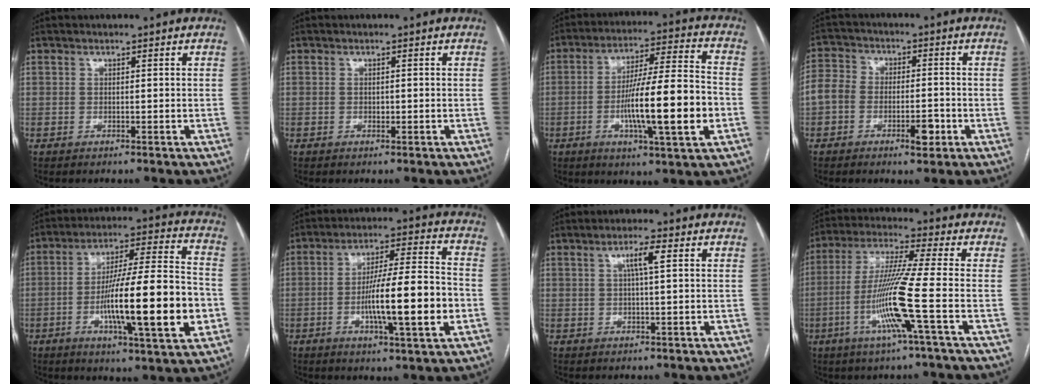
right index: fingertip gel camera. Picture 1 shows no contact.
{"total": 0.7, "force": [-0.1, 0.5, 0.5], "torque": [-0.009, 0.001, -0.001]}
{"total": 16.1, "force": [-3.8, 1.0, 15.6], "torque": [-0.261, 0.000, -0.061]}
{"total": 7.6, "force": [-2.8, 4.7, 5.3], "torque": [-0.090, 0.020, -0.053]}
{"total": 20.1, "force": [-4.7, 1.7, 19.5], "torque": [-0.304, 0.001, -0.071]}
{"total": 14.5, "force": [-3.3, 1.1, 14.1], "torque": [-0.234, 0.004, -0.054]}
{"total": 3.4, "force": [0.9, -0.1, 3.2], "torque": [-0.058, 0.005, 0.016]}
{"total": 12.5, "force": [-3.7, -1.8, 11.8], "torque": [-0.237, -0.015, -0.079]}